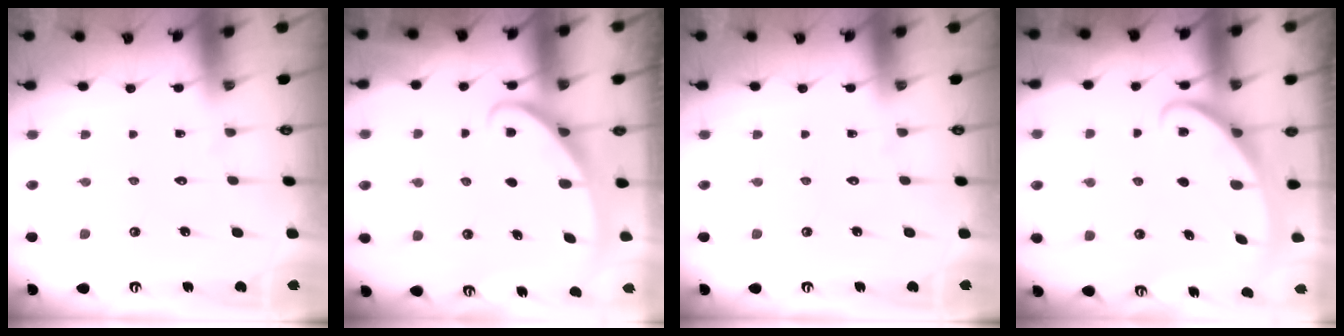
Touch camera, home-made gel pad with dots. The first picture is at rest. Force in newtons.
{"total": 2.7, "press": 2.7, "slide": 0.4}
{"total": 0.0}
{"total": 2.5, "press": 2.5, "slide": 0.4}